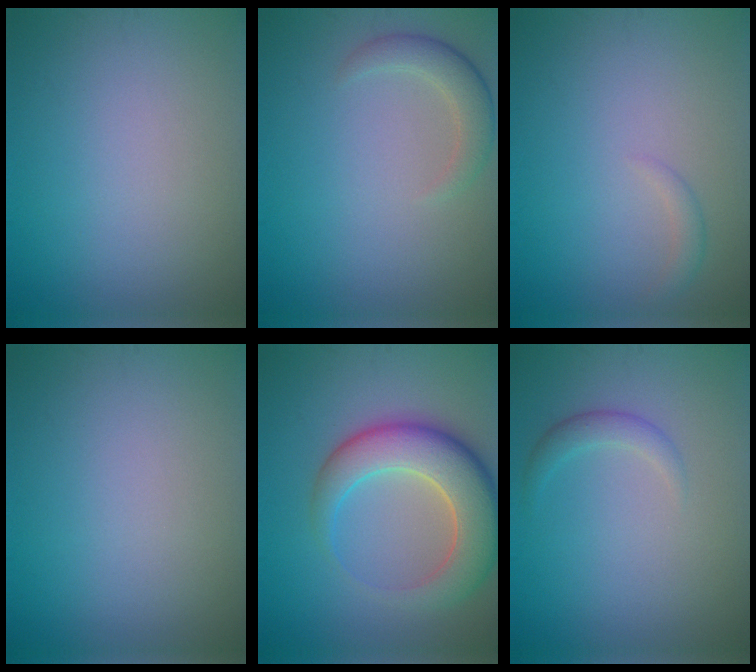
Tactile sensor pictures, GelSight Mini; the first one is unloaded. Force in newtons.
{"total": 2.6, "press": 2.6, "slide": 0.1}
{"total": 1.0, "press": 1.0, "slide": 0.0}
{"total": 0.0}
{"total": 8.0, "press": 8.0, "slide": 0.5}
{"total": 1.5, "press": 1.5, "slide": 0.0}